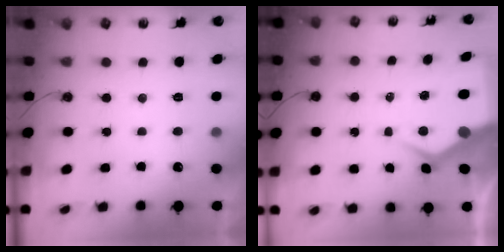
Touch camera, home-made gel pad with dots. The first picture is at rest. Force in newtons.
{"total": 9.4, "press": 9.3, "slide": 1.1}